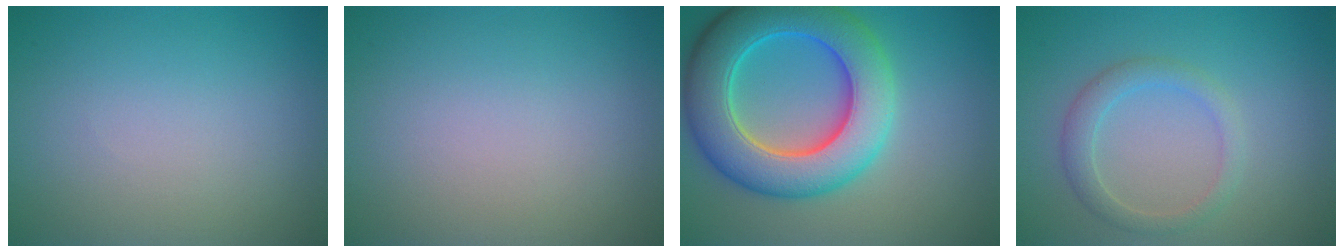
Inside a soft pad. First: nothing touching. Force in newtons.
{"total": 0.0}
{"total": 10.1, "press": 10.1, "slide": 0.6}
{"total": 2.3, "press": 2.3, "slide": 0.1}